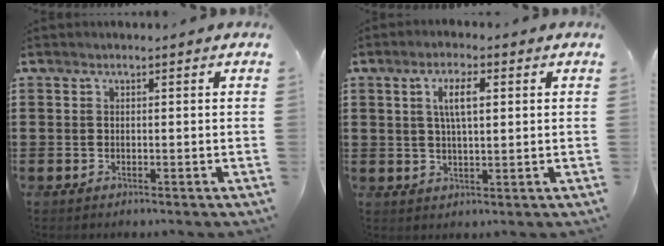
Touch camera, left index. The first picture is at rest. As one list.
[{"total": 5.0, "force": [1.3, 1.7, 4.6], "torque": [-0.095, 0.010, 0.020]}]